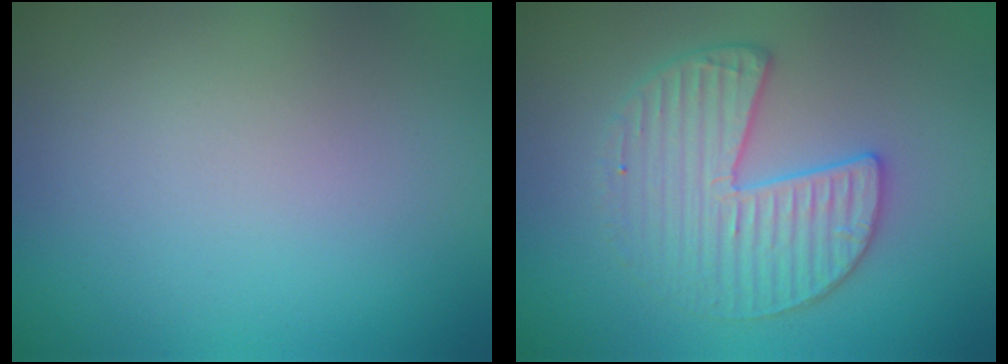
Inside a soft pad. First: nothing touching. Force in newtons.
{"total": 3.5, "press": 3.4, "slide": 0.6}